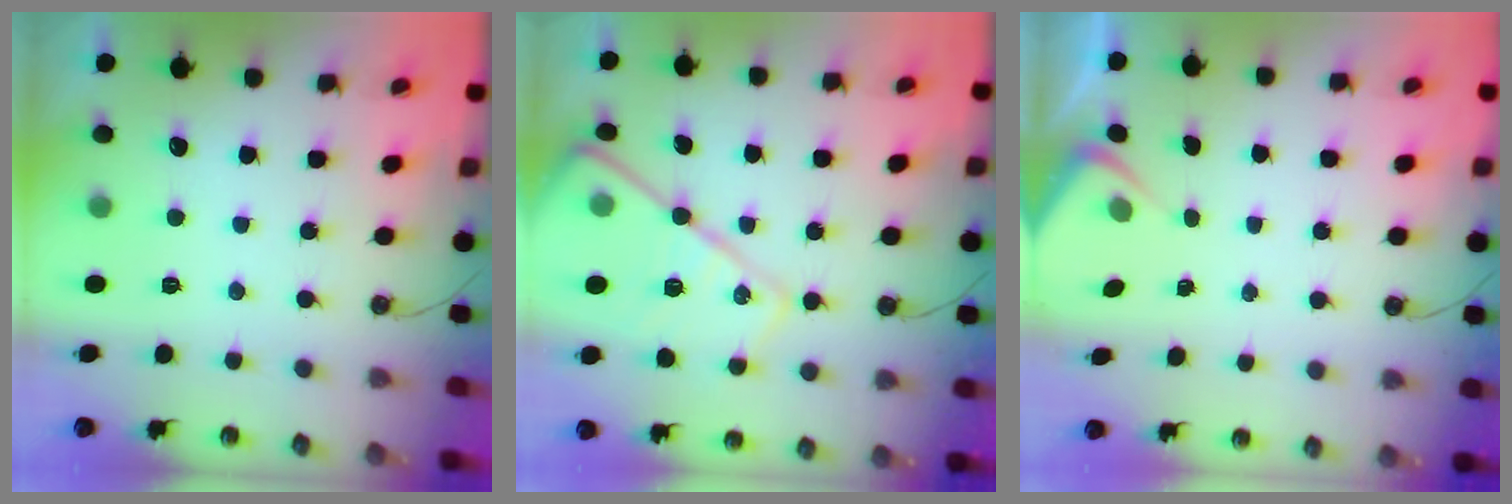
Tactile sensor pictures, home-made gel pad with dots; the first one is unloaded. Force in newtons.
{"total": 18.3, "press": 18.3, "slide": 1.4}
{"total": 2.6, "press": 2.5, "slide": 0.5}